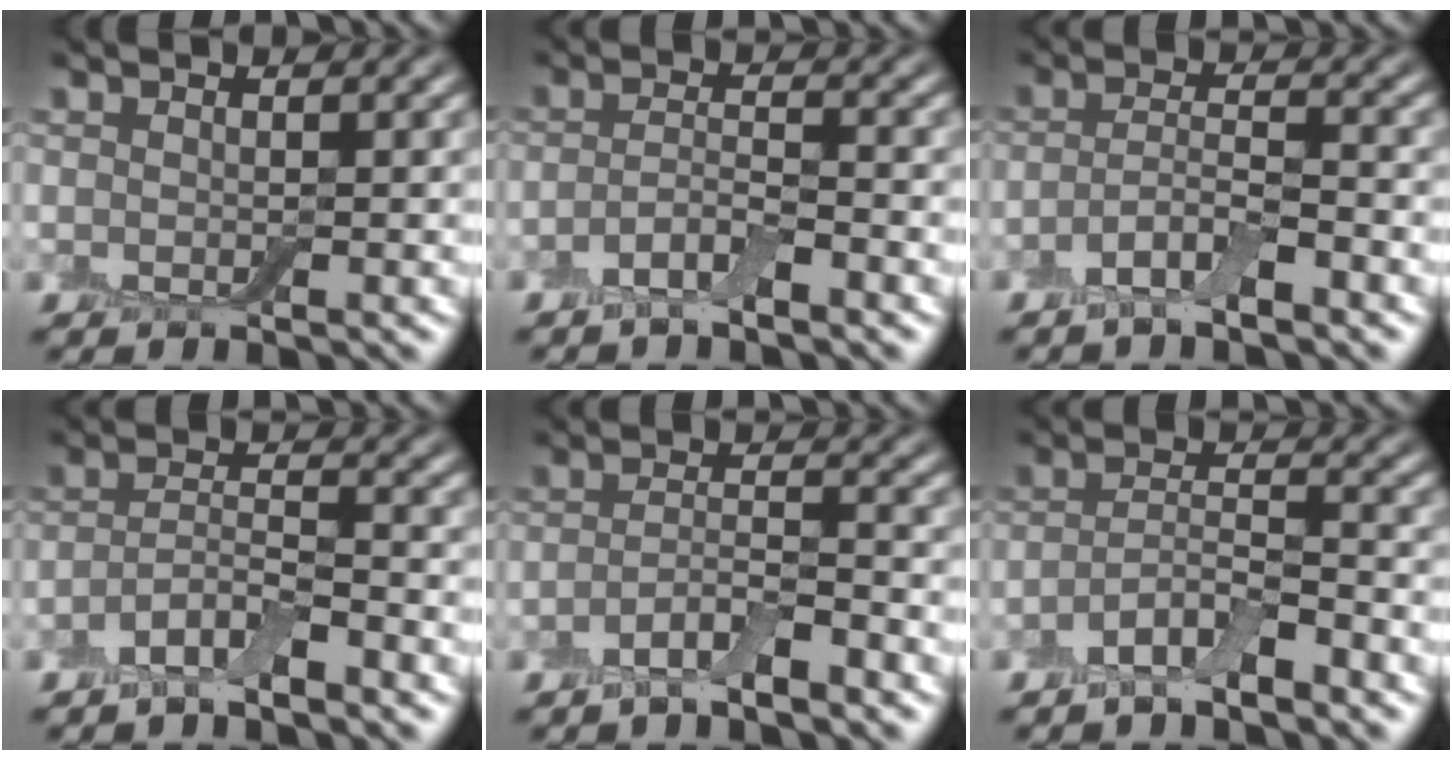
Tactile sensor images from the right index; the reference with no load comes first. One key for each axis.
{"total": 2.5, "fx": -1.5, "fy": 0.6, "fz": 1.9, "tx": -0.038, "ty": 0.004, "tz": -0.037}
{"total": 3.1, "fx": -1.8, "fy": 0.8, "fz": 2.4, "tx": -0.049, "ty": 0.003, "tz": -0.043}
{"total": 3.1, "fx": -2.1, "fy": 0.8, "fz": 2.2, "tx": -0.043, "ty": 0.003, "tz": -0.048}
{"total": 3.0, "fx": -2.0, "fy": 0.6, "fz": 2.2, "tx": -0.041, "ty": 0.005, "tz": -0.045}
{"total": 3.5, "fx": -2.4, "fy": 0.9, "fz": 2.4, "tx": -0.048, "ty": 0.003, "tz": -0.053}